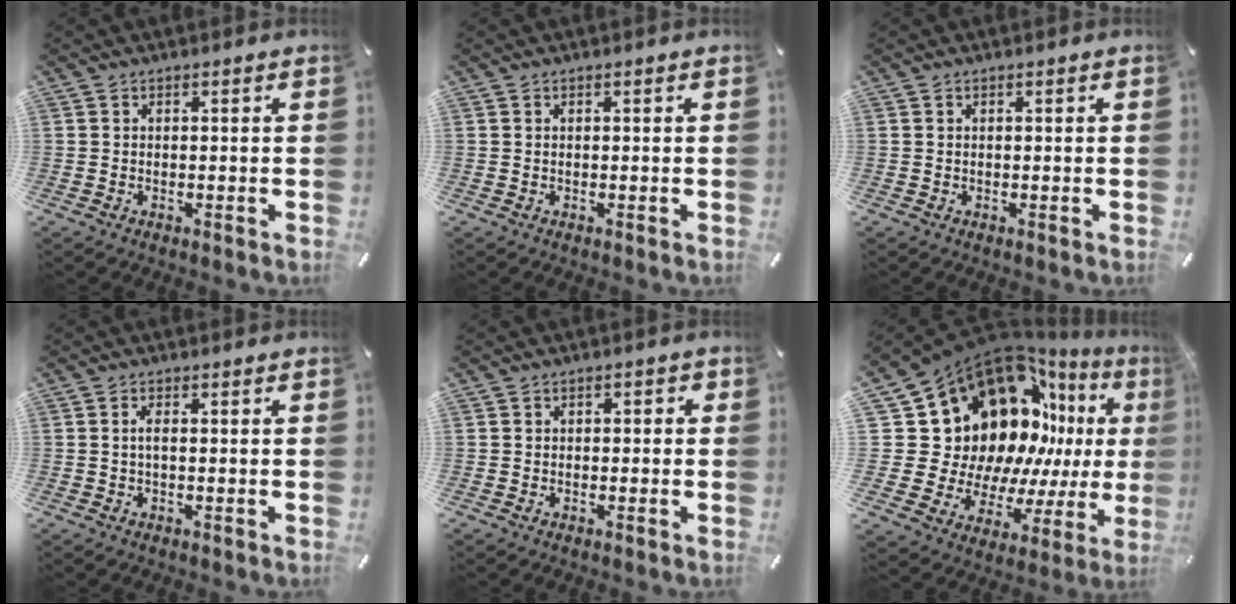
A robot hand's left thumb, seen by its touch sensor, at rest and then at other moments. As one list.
[{"total": 0.0}, {"total": 0.0}, {"total": 1.8, "force": [0.0, 0.6, 1.7], "torque": [-0.033, 0.000, -0.001]}, {"total": 1.7, "force": [-0.7, 1.4, 0.7], "torque": [-0.012, 0.009, -0.016]}, {"total": 24.2, "force": [9.9, 17.1, 14.0], "torque": [-0.221, -0.123, 0.217]}]